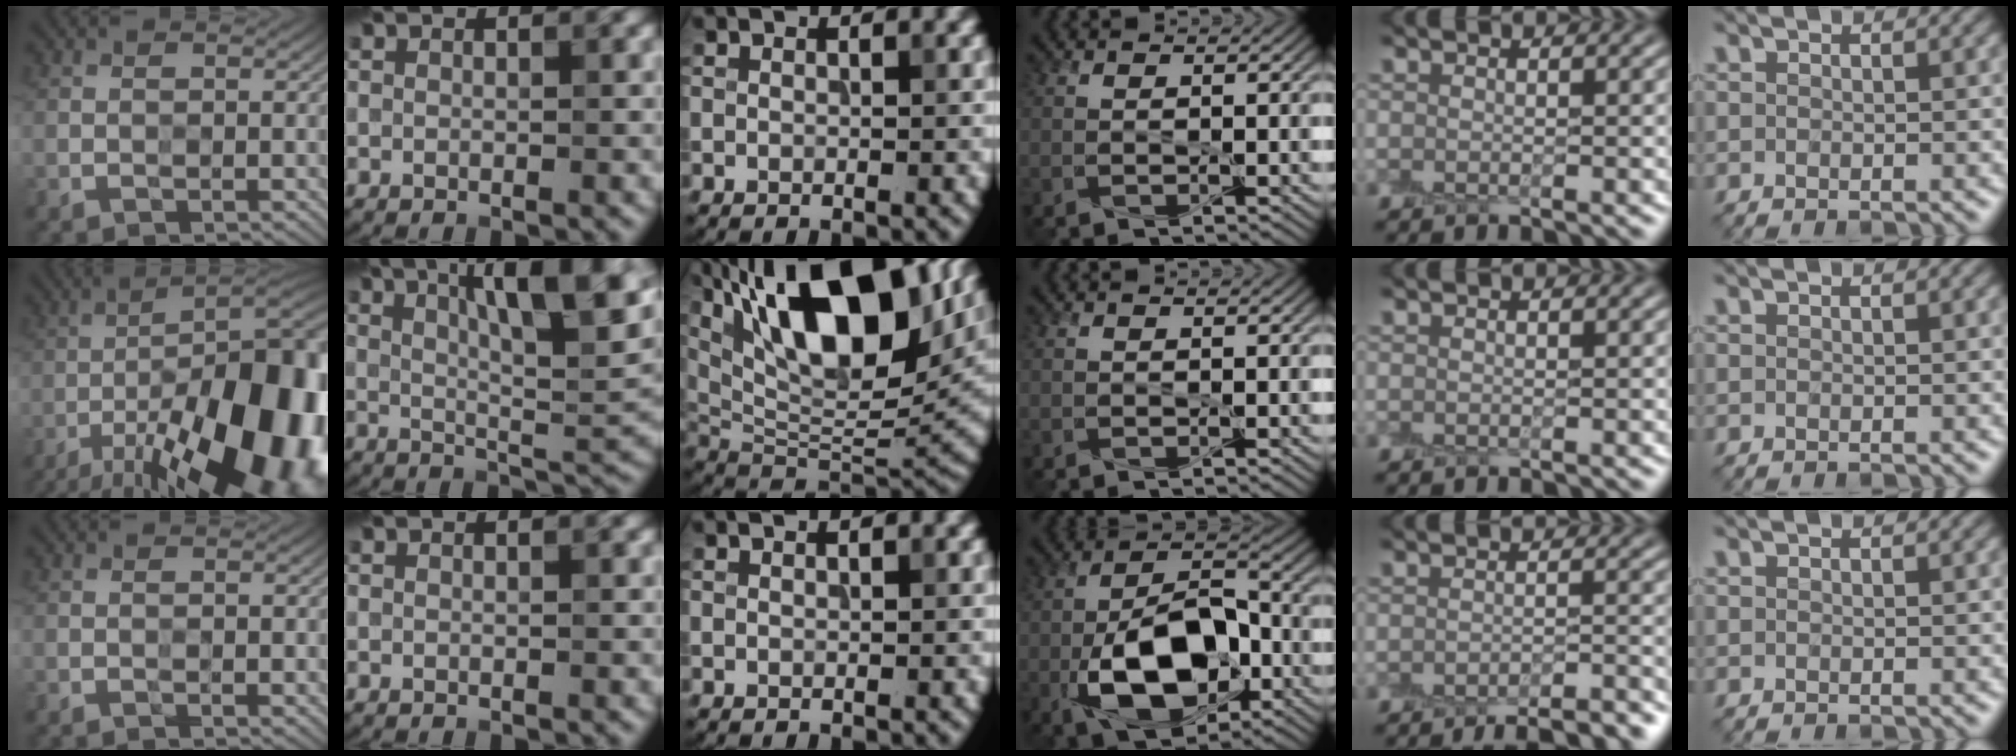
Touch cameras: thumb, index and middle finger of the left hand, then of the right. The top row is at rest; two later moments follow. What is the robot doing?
{"motion": "peel", "object": "plastic wrap"}